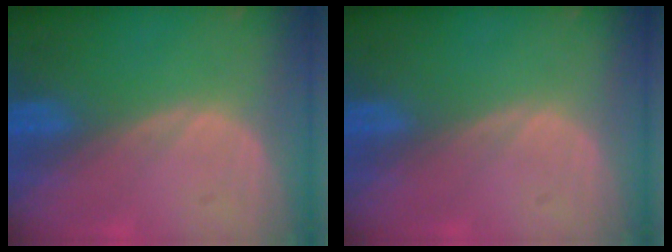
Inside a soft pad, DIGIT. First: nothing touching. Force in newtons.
{"total": 0.0}